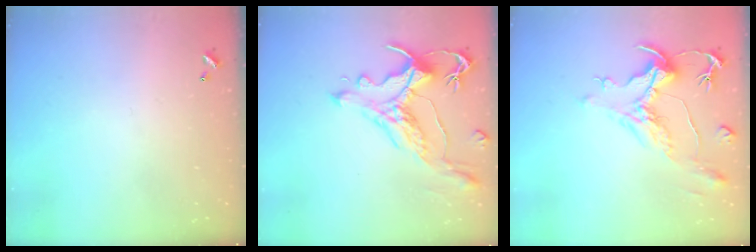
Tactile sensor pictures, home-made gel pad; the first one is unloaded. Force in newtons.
{"total": 1.7, "press": 1.2, "slide": 1.1}
{"total": 1.8, "press": 0.8, "slide": 1.5}